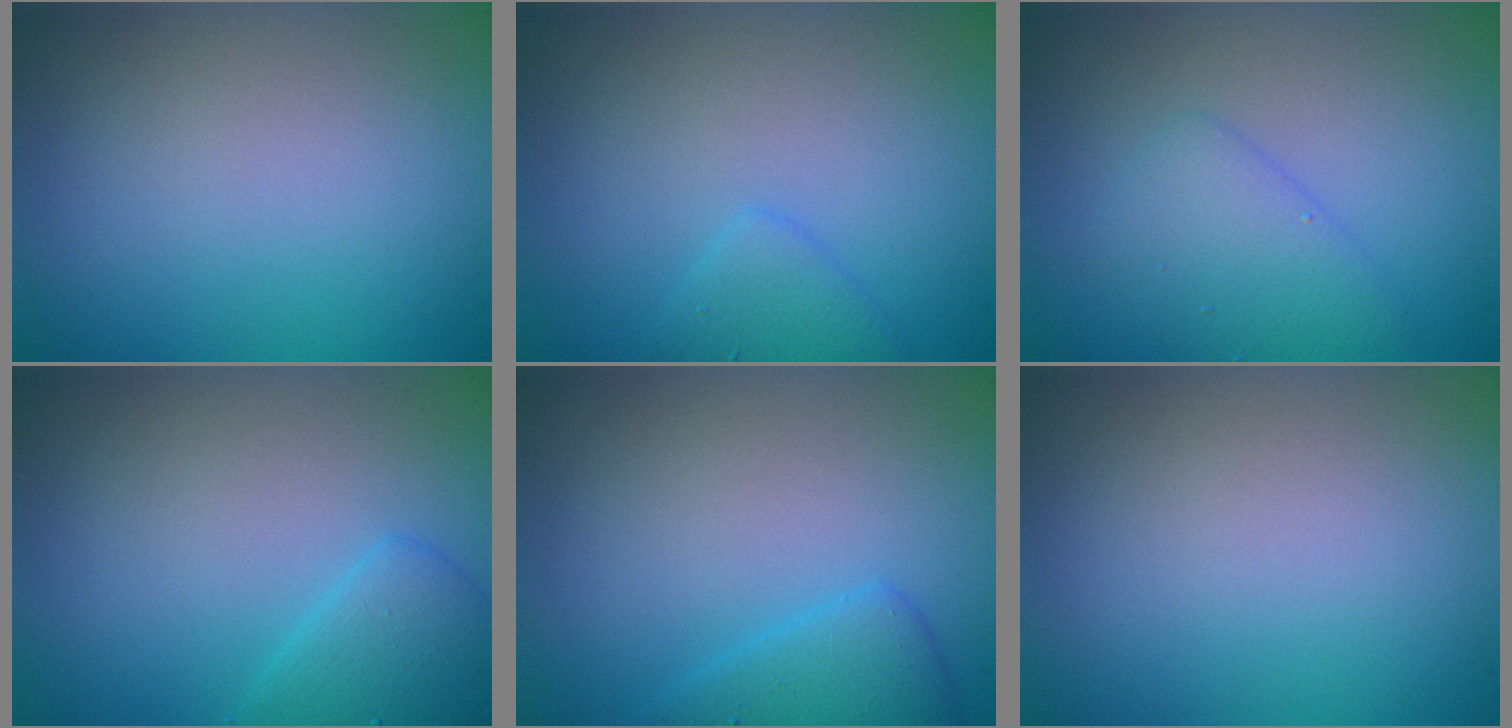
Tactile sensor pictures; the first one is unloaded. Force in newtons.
{"total": 1.7, "press": 1.7, "slide": 0.1}
{"total": 2.8, "press": 2.8, "slide": 0.1}
{"total": 2.6, "press": 2.6, "slide": 0.2}
{"total": 2.5, "press": 2.5, "slide": 0.2}
{"total": 0.0}